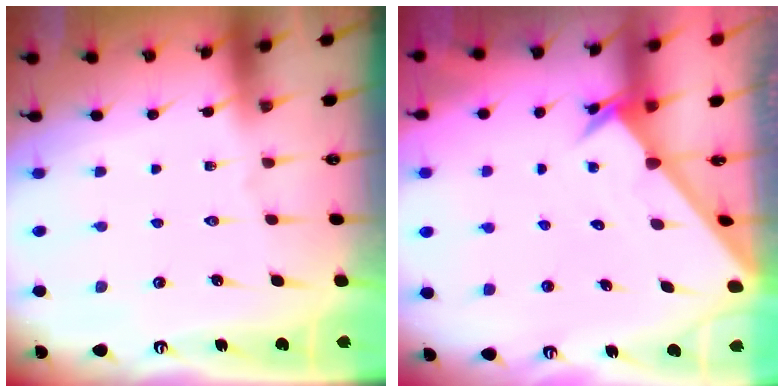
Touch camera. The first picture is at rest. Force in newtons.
{"total": 2.3, "press": 2.3, "slide": 0.2}